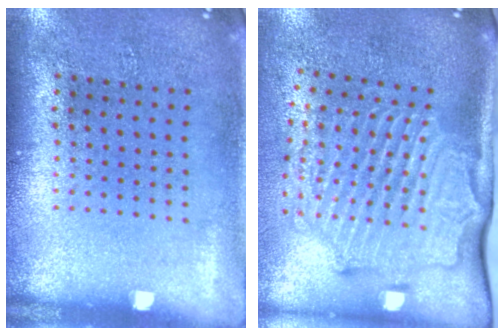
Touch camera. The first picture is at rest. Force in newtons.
{"total": 2.8, "press": 2.2, "slide": 1.8}